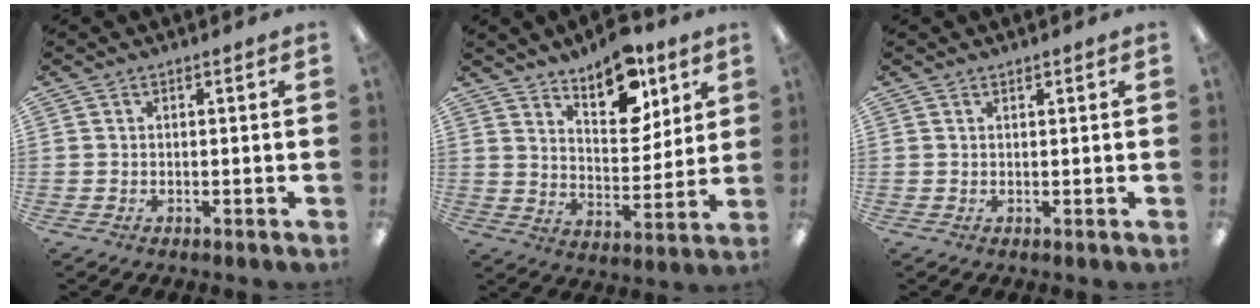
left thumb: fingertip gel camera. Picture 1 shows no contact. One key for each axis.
{"total": 12.8, "fx": 9.4, "fy": 6.1, "fz": 6.4, "tx": -0.080, "ty": -0.053, "tz": 0.164}
{"total": 0.6, "fx": 0.6, "fy": 0.1, "fz": 0.1, "tx": -0.002, "ty": 0.001, "tz": 0.011}